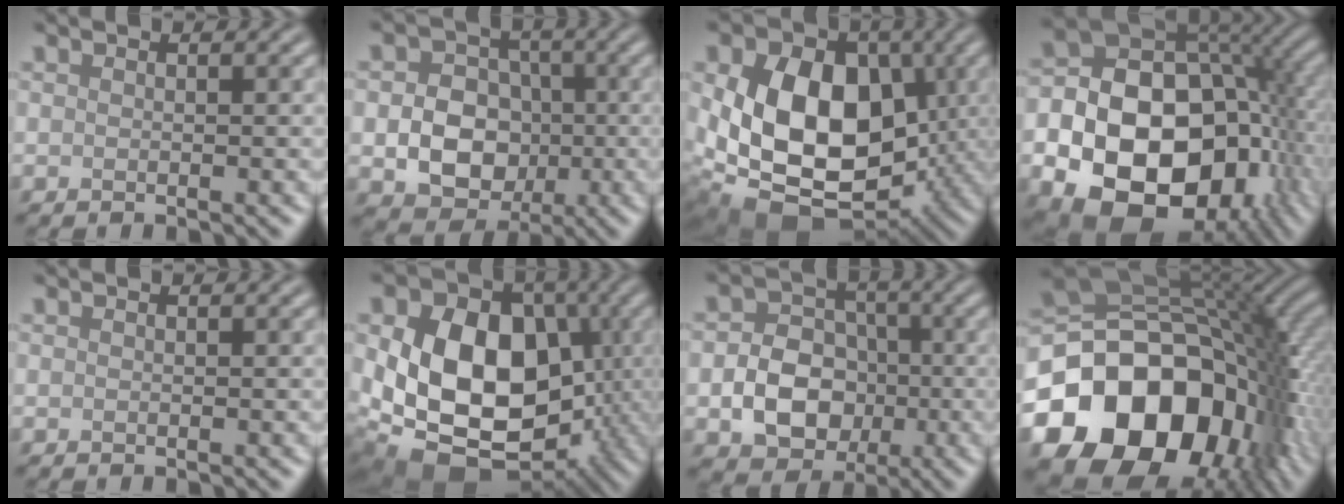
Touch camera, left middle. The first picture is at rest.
{"total": 7.3, "force": [-1.1, 6.1, 3.7], "torque": [-0.043, -0.007, -0.032]}
{"total": 15.3, "force": [-0.6, 10.8, 10.8], "torque": [-0.184, -0.019, -0.014]}
{"total": 22.1, "force": [-5.7, 17.0, 12.9], "torque": [-0.220, -0.039, -0.093]}
{"total": 0.0}
{"total": 17.4, "force": [-1.9, 13.1, 11.3], "torque": [-0.177, -0.002, -0.043]}
{"total": 6.4, "force": [-1.5, 5.1, 3.5], "torque": [-0.052, -0.001, -0.028]}
{"total": 18.8, "force": [-5.9, 13.4, 11.8], "torque": [-0.211, -0.032, -0.090]}